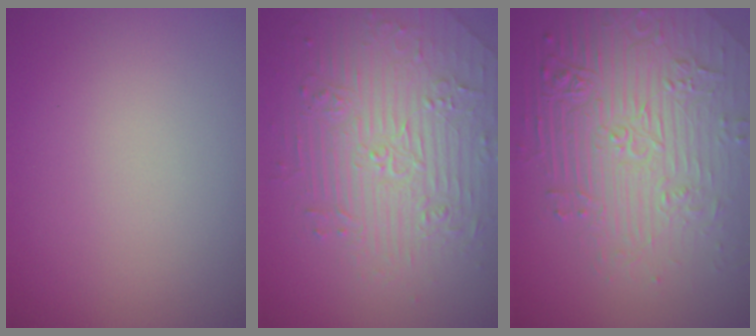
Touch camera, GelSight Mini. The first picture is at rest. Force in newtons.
{"total": 4.6, "press": 4.5, "slide": 0.5}
{"total": 8.6, "press": 6.0, "slide": 6.1}